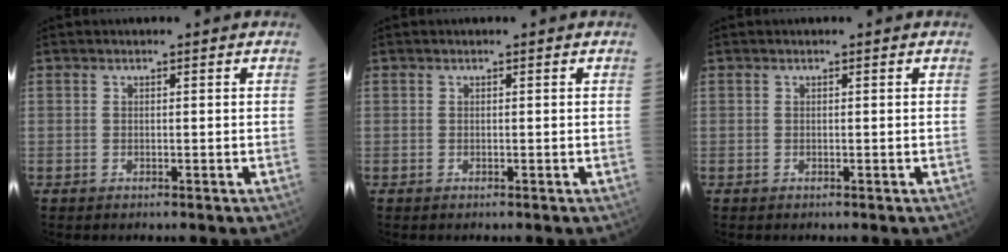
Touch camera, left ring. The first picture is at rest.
{"total": 0.0}
{"total": 0.0}